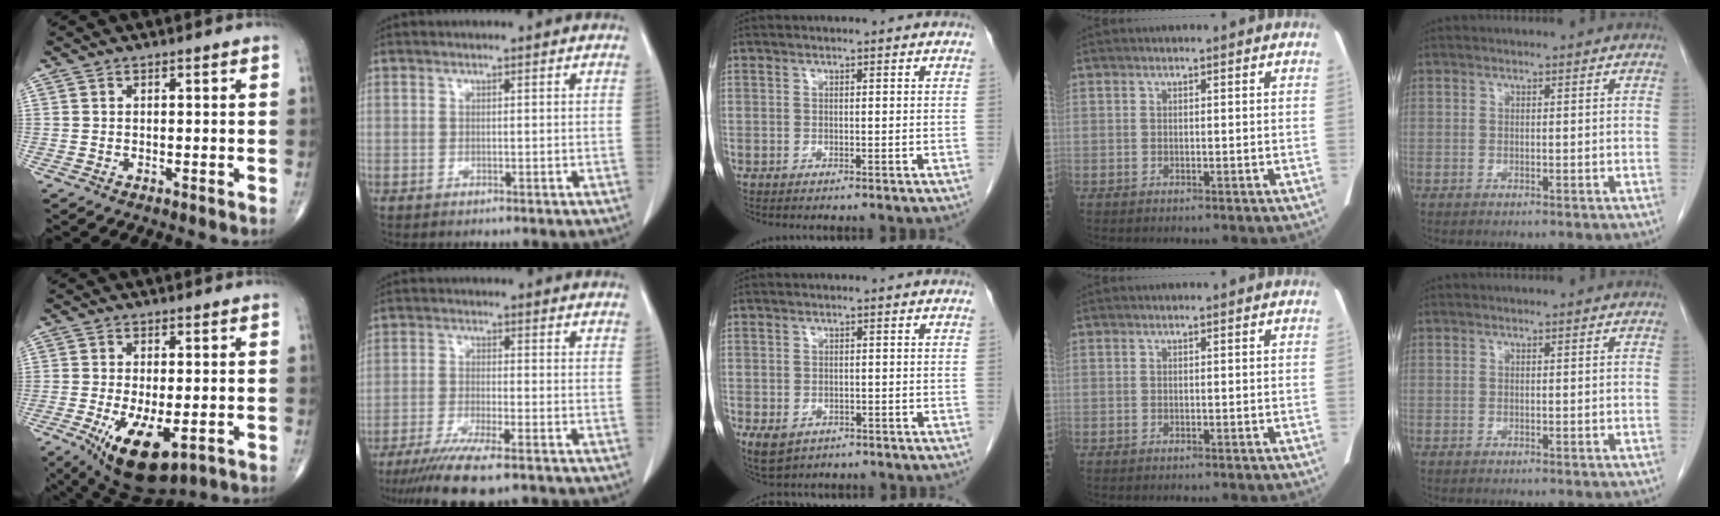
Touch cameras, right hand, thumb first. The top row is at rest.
{"thumb": {"total": 12.1, "force": [-4.6, 5.2, 9.8], "torque": [-0.164, -0.013, -0.061]}, "index": {"total": 10.5, "force": [-7.9, 1.0, 6.7], "torque": [-0.107, -0.024, -0.127]}, "middle": {"total": 4.1, "force": [-2.3, 2.8, 1.9], "torque": [-0.037, -0.005, -0.028]}}